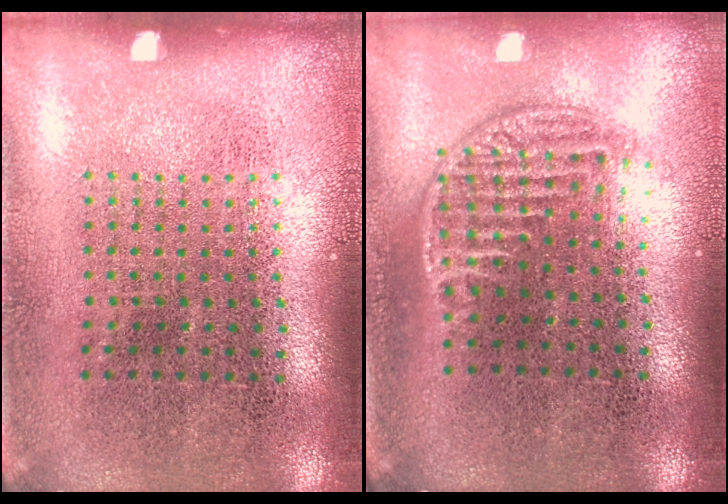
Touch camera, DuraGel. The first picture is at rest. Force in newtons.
{"total": 1.2, "press": 1.0, "slide": 0.6}